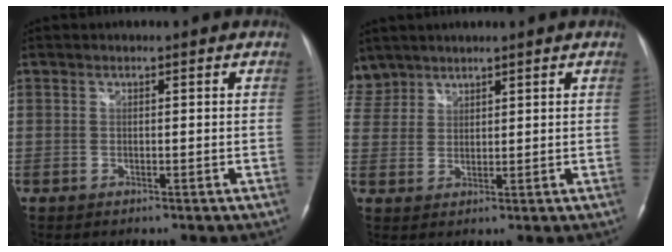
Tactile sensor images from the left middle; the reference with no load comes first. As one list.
[{"total": 5.6, "force": [4.7, 3.1, -0.1], "torque": [0.002, 0.011, 0.100]}]